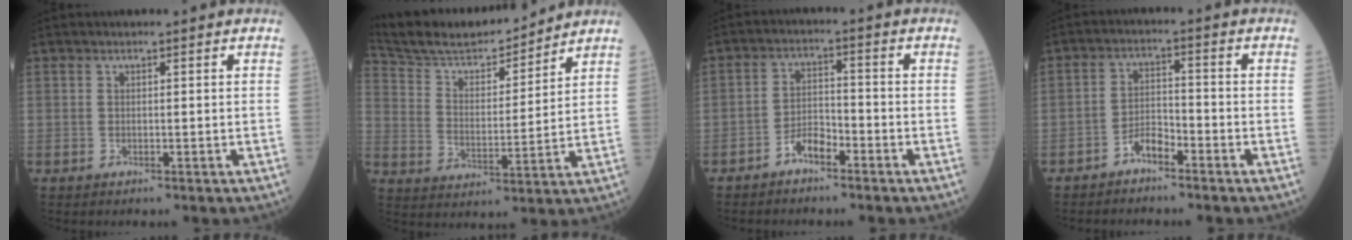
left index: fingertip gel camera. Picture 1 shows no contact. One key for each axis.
{"total": 16.0, "fx": 15.0, "fy": 2.4, "fz": 5.1, "tx": -0.098, "ty": 0.011, "tz": 0.262}
{"total": 3.9, "fx": -2.9, "fy": 1.4, "fz": 2.2, "tx": -0.042, "ty": 0.008, "tz": -0.056}
{"total": 3.5, "fx": -2.8, "fy": 1.2, "fz": 1.8, "tx": -0.033, "ty": 0.005, "tz": -0.054}